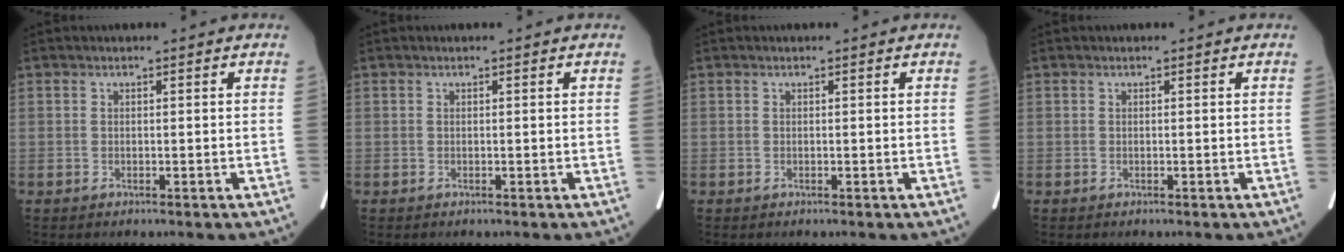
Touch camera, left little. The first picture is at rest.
{"total": 0.0}
{"total": 0.0}
{"total": 0.0}